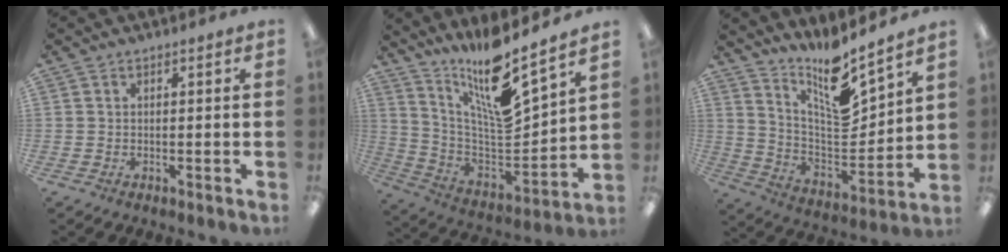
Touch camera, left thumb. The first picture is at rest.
{"total": 16.0, "force": [12.3, 2.0, 10.1], "torque": [-0.187, -0.109, 0.203]}
{"total": 14.1, "force": [11.2, 3.1, 8.0], "torque": [-0.142, -0.099, 0.193]}